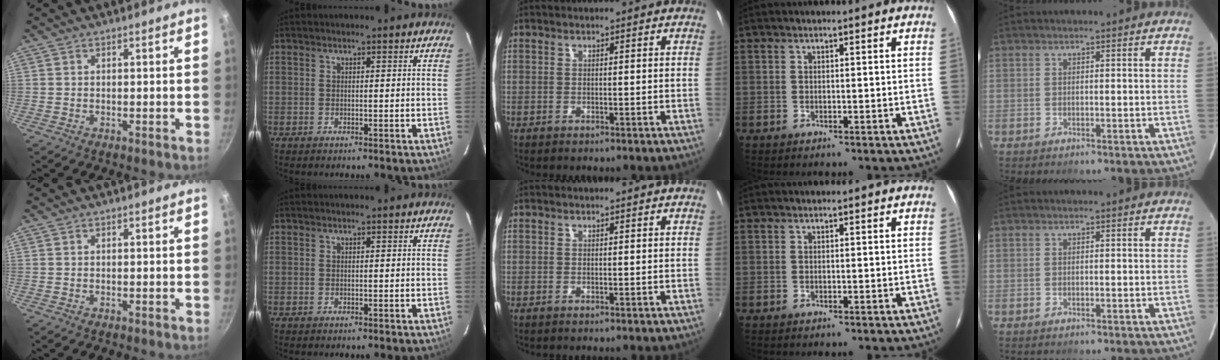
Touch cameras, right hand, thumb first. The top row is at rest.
{}